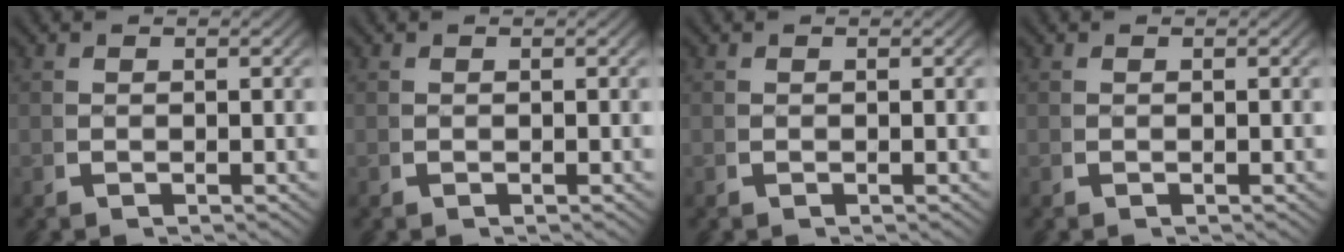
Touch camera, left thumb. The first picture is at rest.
{"total": 0.0}
{"total": 0.0}
{"total": 0.0}